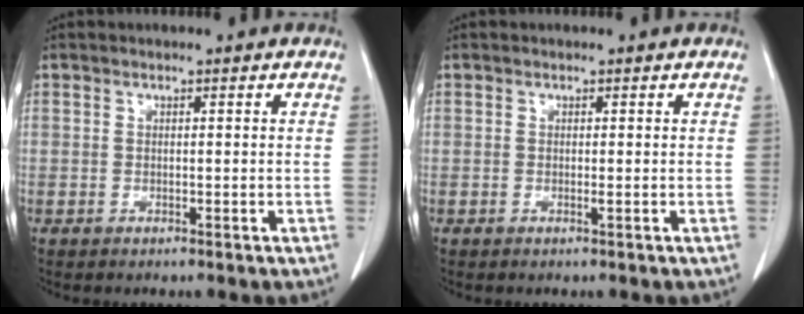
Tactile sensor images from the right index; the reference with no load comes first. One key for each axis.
{"total": 0.0}